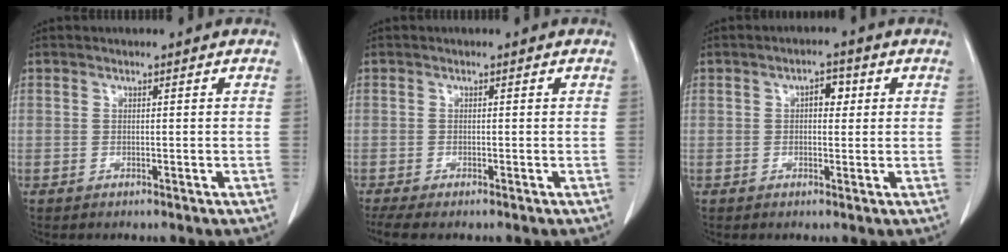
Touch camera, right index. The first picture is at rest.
{"total": 2.7, "force": [-2.3, 0.3, 1.4], "torque": [-0.024, -0.008, -0.038]}
{"total": 2.7, "force": [0.6, 1.5, 2.2], "torque": [-0.033, 0.011, 0.006]}